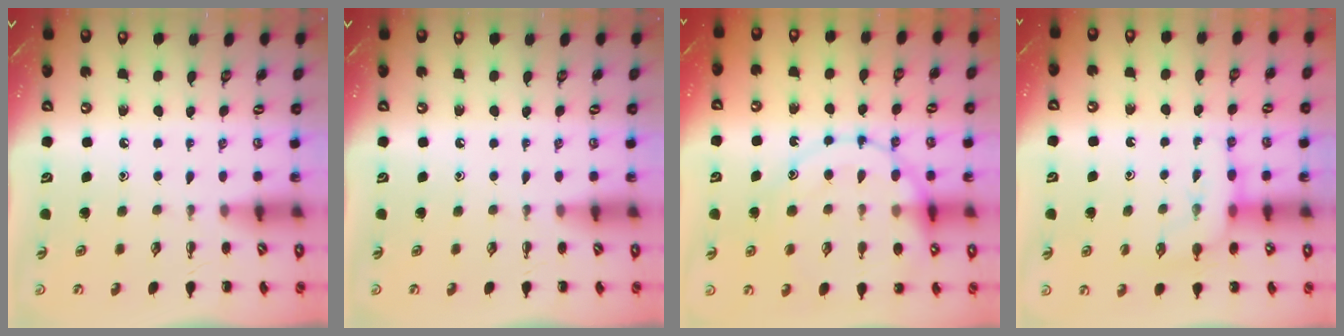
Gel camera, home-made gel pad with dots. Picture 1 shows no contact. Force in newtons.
{"total": 0.0}
{"total": 18.1, "press": 17.9, "slide": 2.5}
{"total": 9.7, "press": 9.7, "slide": 0.8}